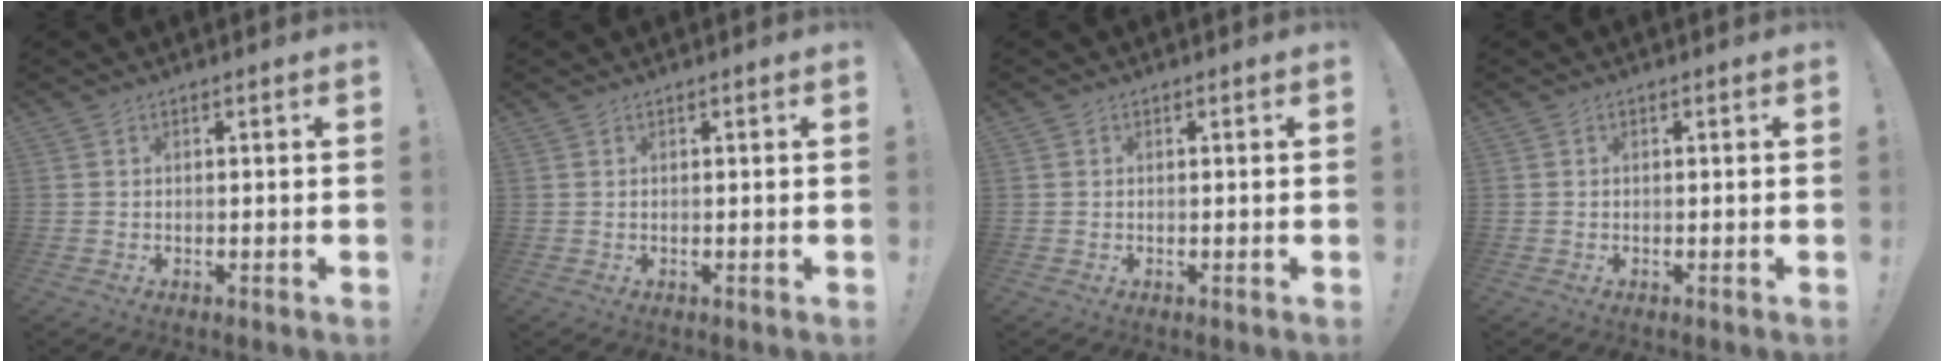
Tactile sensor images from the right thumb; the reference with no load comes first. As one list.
[{"total": 0.6, "force": [0.6, -0.1, -0.1], "torque": [0.009, -0.003, 0.009]}, {"total": 0.0}, {"total": 0.0}]